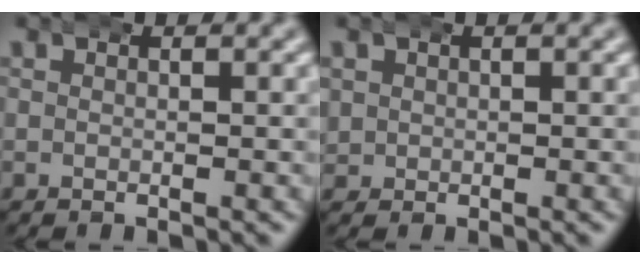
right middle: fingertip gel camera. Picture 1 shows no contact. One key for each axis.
{"total": 2.2, "fx": 0.3, "fy": 2.1, "fz": 0.6, "tx": -0.033, "ty": -0.009, "tz": 0.011}